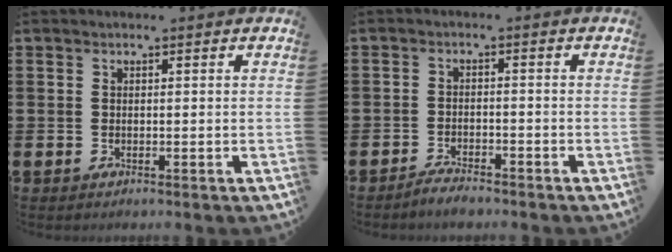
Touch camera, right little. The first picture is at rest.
{"total": 2.0, "force": [-2.0, 0.2, 0.4], "torque": [-0.010, 0.006, -0.041]}